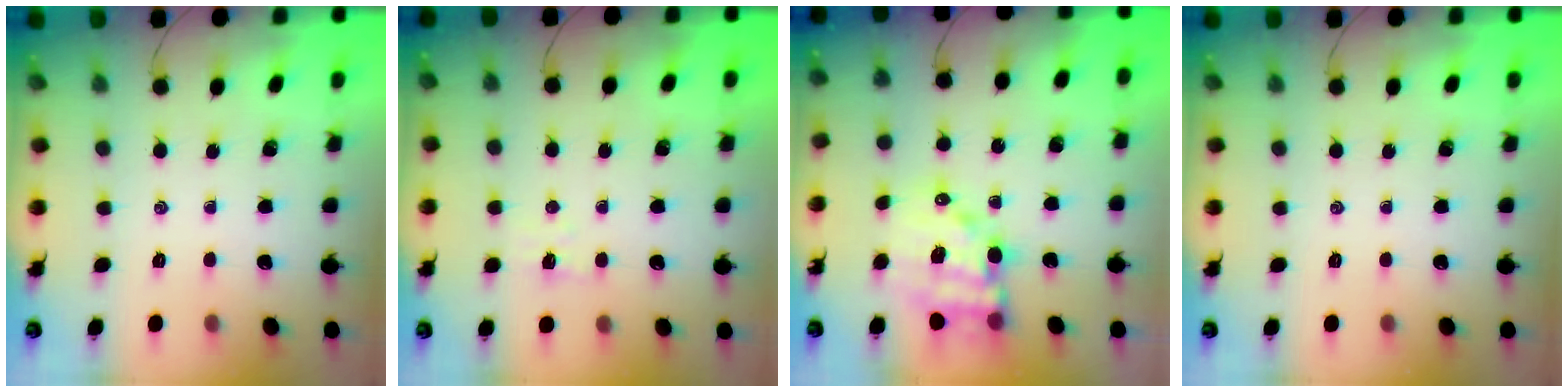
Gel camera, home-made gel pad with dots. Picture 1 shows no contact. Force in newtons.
{"total": 3.2, "press": 3.0, "slide": 0.9}
{"total": 13.3, "press": 12.8, "slide": 3.4}
{"total": 0.0}